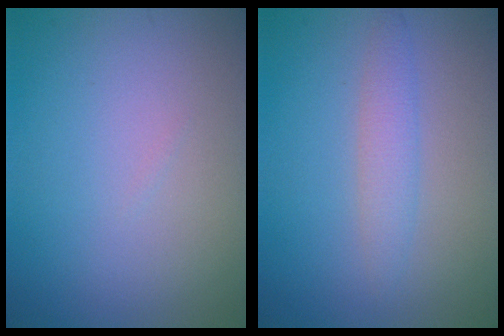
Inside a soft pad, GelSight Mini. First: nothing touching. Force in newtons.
{"total": 2.0, "press": 2.0, "slide": 0.1}